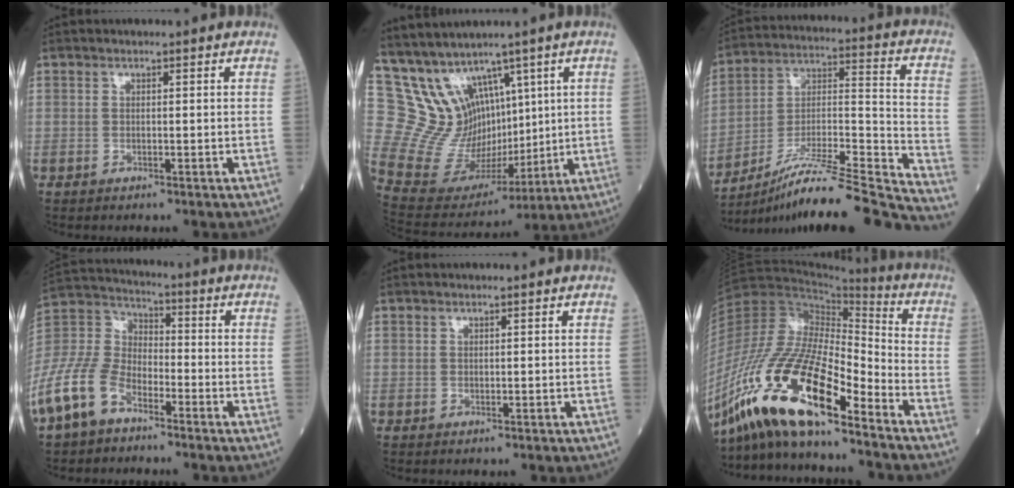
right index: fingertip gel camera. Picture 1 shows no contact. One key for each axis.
{"total": 11.8, "fx": 7.3, "fy": 8.1, "fz": 4.7, "tx": -0.112, "ty": 0.043, "tz": 0.174}
{"total": 23.8, "fx": -21.1, "fy": -1.4, "fz": 11.0, "tx": -0.153, "ty": -0.007, "tz": -0.346}
{"total": 15.2, "fx": -9.8, "fy": 7.8, "fz": 8.6, "tx": -0.208, "ty": 0.008, "tz": -0.199}
{"total": 0.0}
{"total": 20.9, "fx": -14.5, "fy": 3.7, "fz": 14.7, "tx": -0.325, "ty": -0.024, "tz": -0.271}